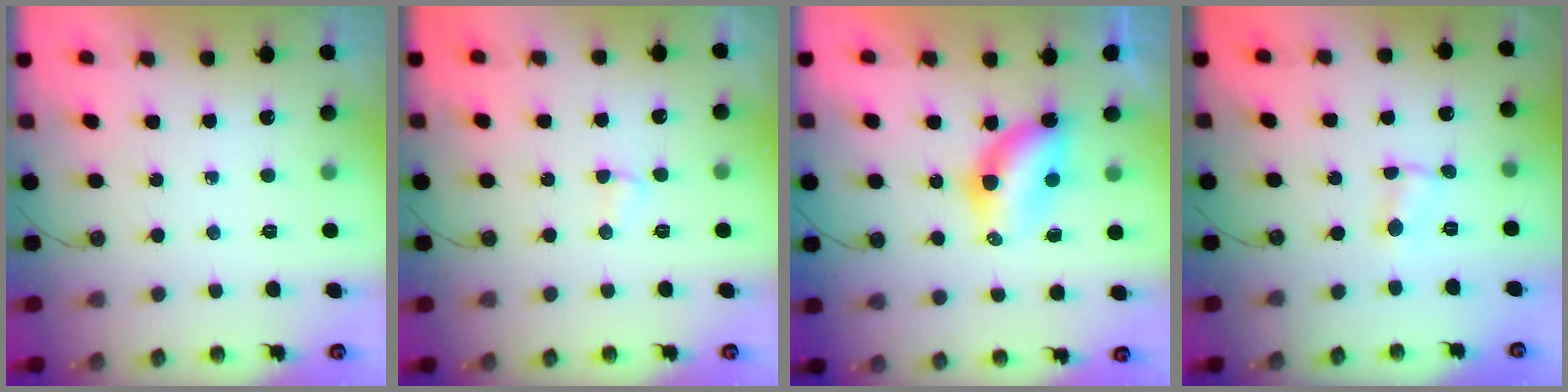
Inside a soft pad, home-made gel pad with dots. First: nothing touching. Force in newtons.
{"total": 2.5, "press": 2.4, "slide": 0.7}
{"total": 6.3, "press": 6.2, "slide": 0.5}
{"total": 1.0, "press": 1.0, "slide": 0.1}